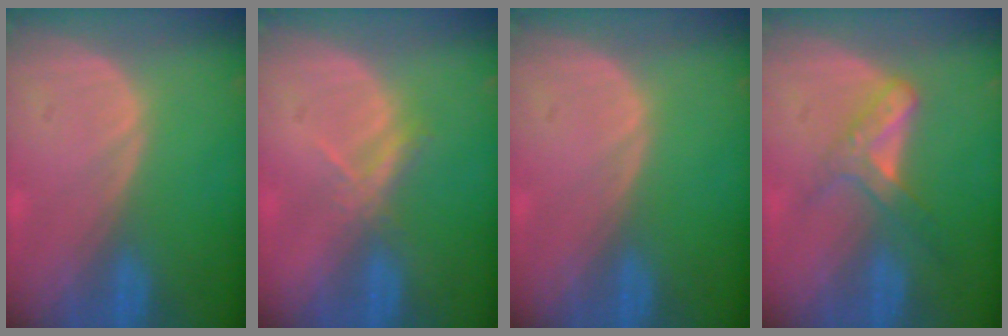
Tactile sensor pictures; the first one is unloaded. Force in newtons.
{"total": 2.6, "press": 2.5, "slide": 0.9}
{"total": 0.0}
{"total": 5.6, "press": 4.9, "slide": 2.7}